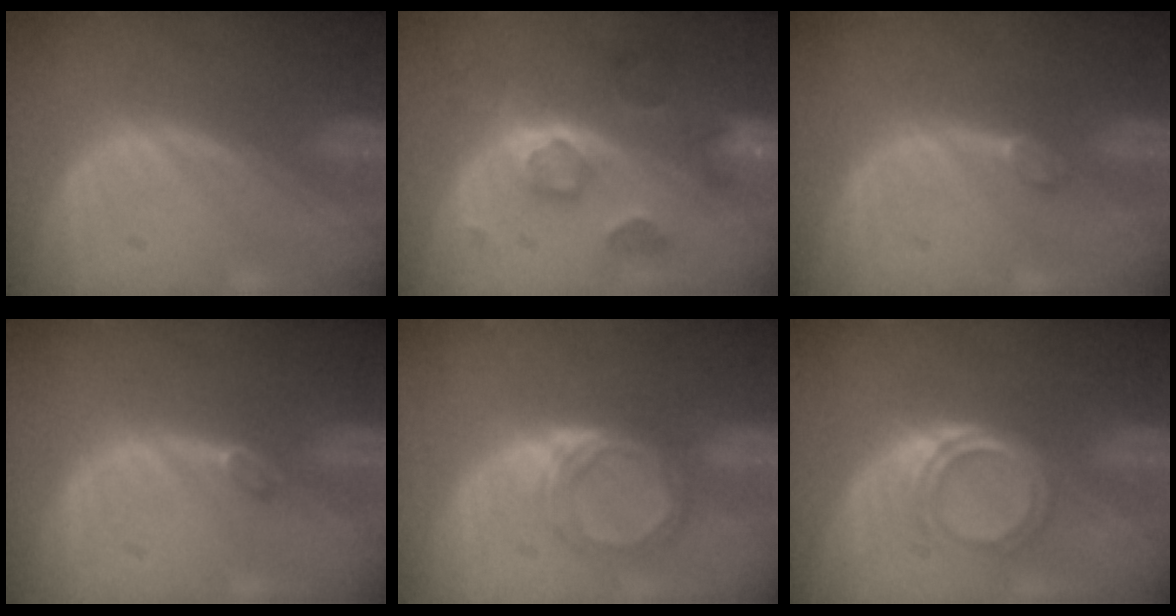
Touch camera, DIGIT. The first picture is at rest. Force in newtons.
{"total": 8.5, "press": 7.7, "slide": 3.6}
{"total": 1.4, "press": 1.4, "slide": 0.2}
{"total": 1.2, "press": 1.2, "slide": 0.4}
{"total": 5.4, "press": 4.8, "slide": 2.5}
{"total": 4.4, "press": 4.2, "slide": 1.5}